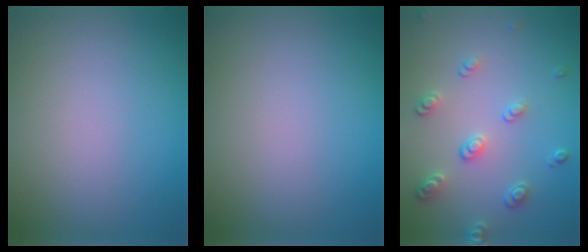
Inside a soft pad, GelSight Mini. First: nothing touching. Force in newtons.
{"total": 0.0}
{"total": 2.6, "press": 2.5, "slide": 0.7}